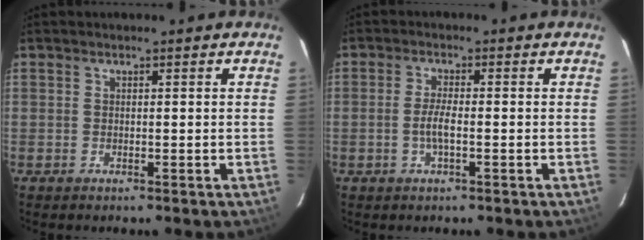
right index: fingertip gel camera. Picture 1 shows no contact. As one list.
[{"total": 3.4, "force": [-0.8, 0.6, 3.3], "torque": [-0.065, -0.001, -0.015]}]